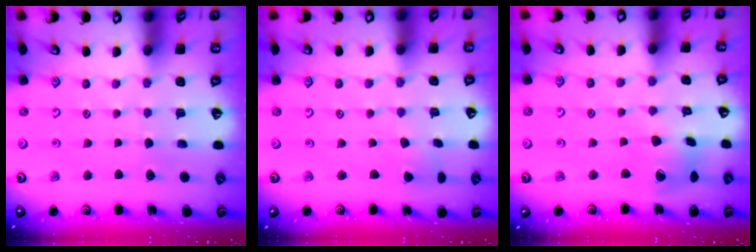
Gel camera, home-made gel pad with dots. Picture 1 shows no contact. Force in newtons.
{"total": 2.9, "press": 2.9, "slide": 0.1}
{"total": 8.9, "press": 8.8, "slide": 1.1}